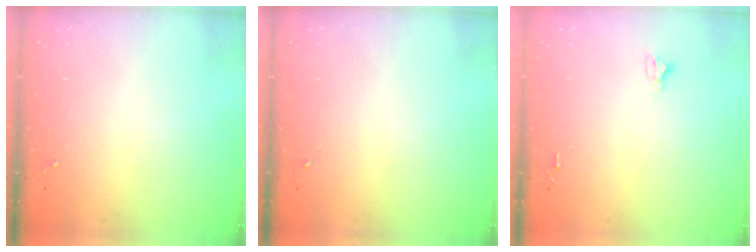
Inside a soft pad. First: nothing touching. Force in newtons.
{"total": 0.0}
{"total": 2.7, "press": 2.7, "slide": 0.2}